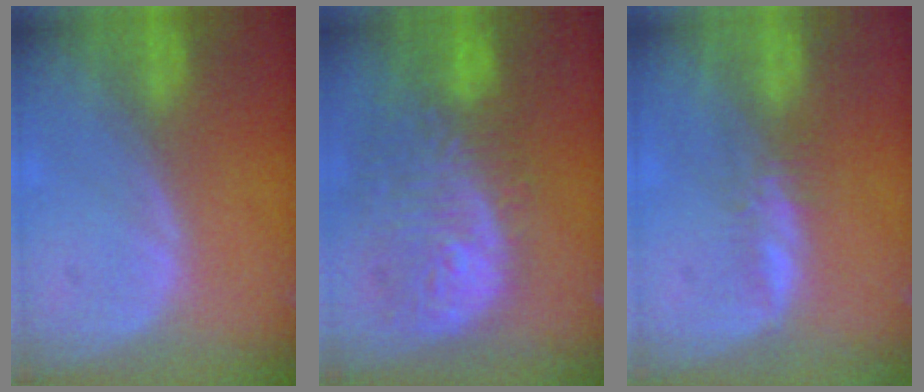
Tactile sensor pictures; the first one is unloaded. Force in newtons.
{"total": 12.1, "press": 10.8, "slide": 5.6}
{"total": 2.0, "press": 1.8, "slide": 0.6}